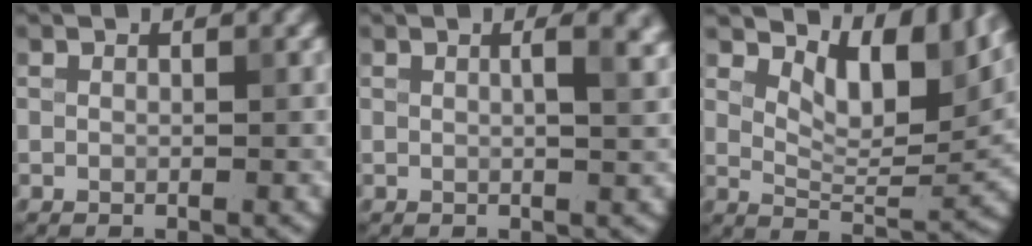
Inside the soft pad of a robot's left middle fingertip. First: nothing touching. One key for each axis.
{"total": 3.7, "fx": 1.0, "fy": 1.4, "fz": 3.2, "tx": -0.026, "ty": 0.012, "tz": 0.003}
{"total": 6.6, "fx": 4.0, "fy": 2.9, "fz": 4.4, "tx": -0.070, "ty": -0.009, "tz": 0.064}